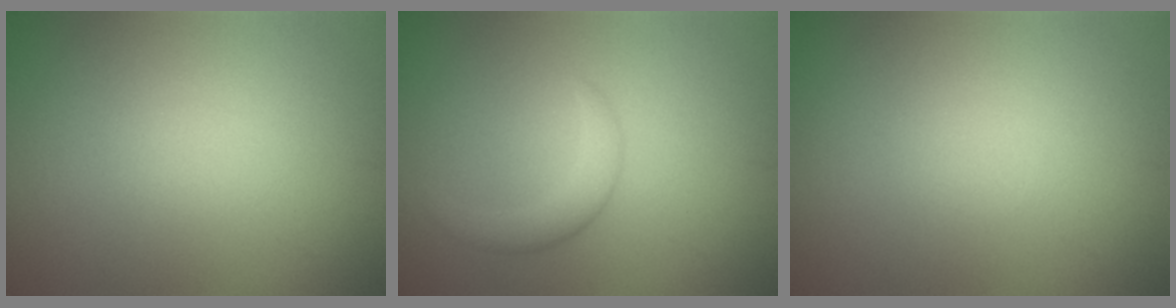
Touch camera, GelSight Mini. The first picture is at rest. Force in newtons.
{"total": 2.0, "press": 2.0, "slide": 0.1}
{"total": 0.0}